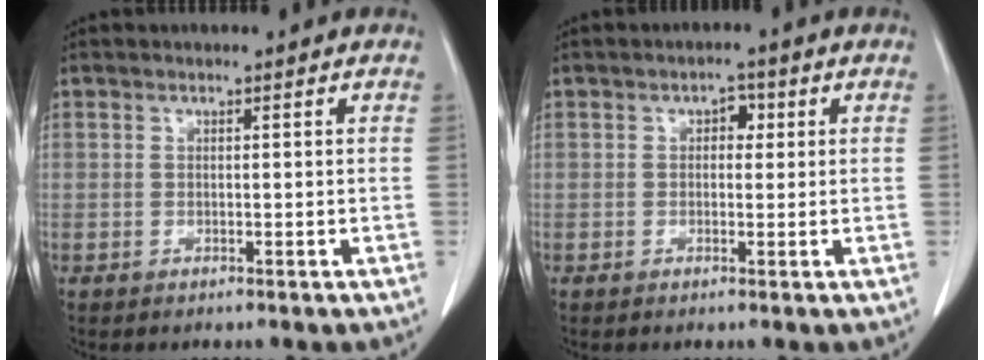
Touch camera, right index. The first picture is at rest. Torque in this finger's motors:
{"motor_torque": [0.05, 0.05, 0.00, 0.00]}